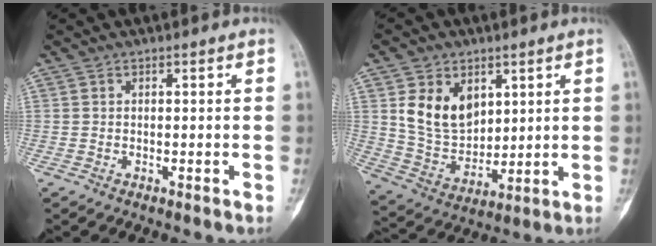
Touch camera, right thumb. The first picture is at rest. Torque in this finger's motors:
{"motor_torque": [-0.37, 0.86, 0.39, -0.27, 0.11]}